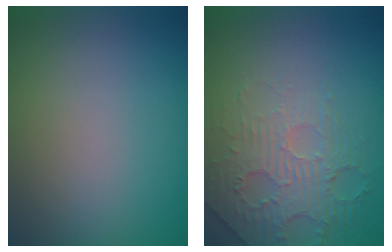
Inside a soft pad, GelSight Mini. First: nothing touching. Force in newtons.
{"total": 2.9, "press": 2.4, "slide": 1.6}